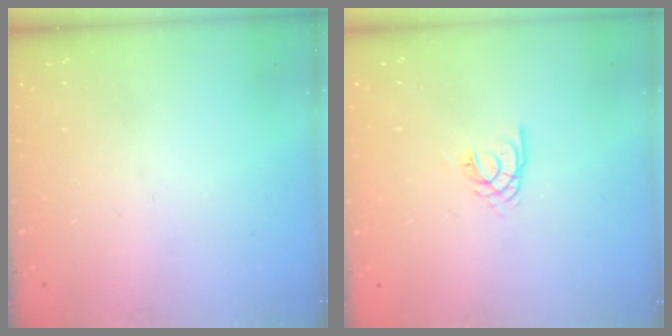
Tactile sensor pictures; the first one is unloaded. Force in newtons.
{"total": 2.2, "press": 2.2, "slide": 0.3}